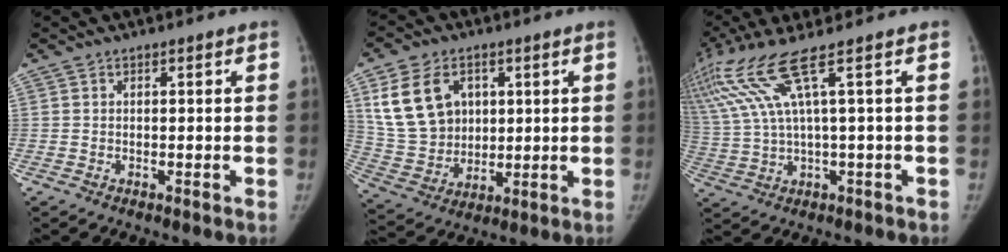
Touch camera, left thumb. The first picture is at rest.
{"total": 14.5, "force": [5.0, 10.9, 8.2], "torque": [-0.129, -0.013, 0.105]}
{"total": 12.7, "force": [6.0, 0.1, 11.2], "torque": [-0.283, 0.004, 0.127]}